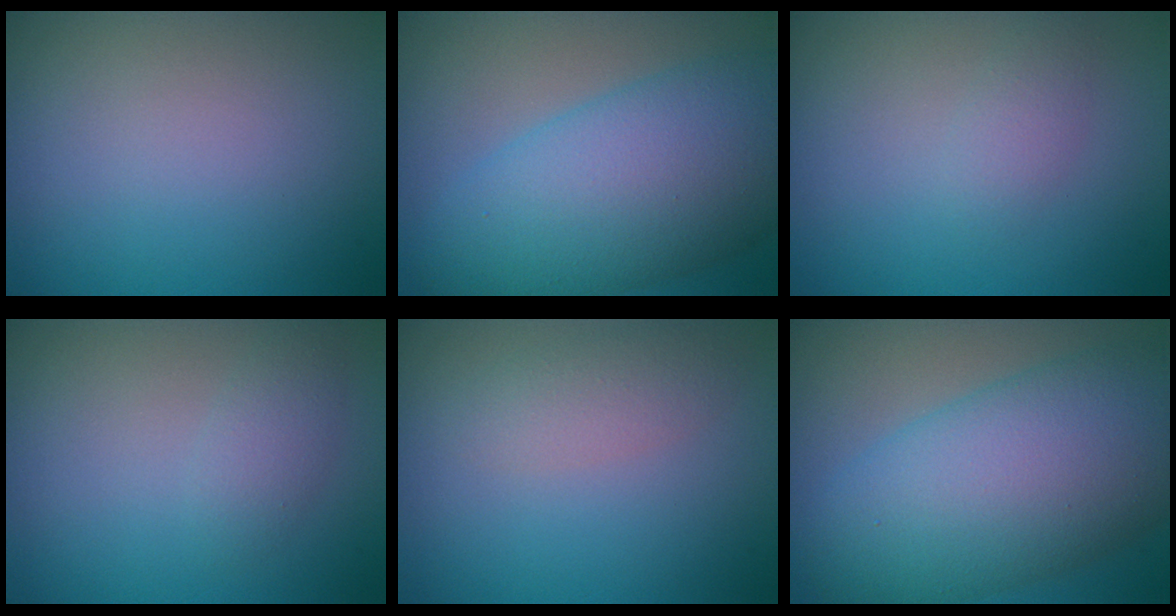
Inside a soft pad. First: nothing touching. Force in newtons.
{"total": 9.9, "press": 9.9, "slide": 0.2}
{"total": 1.3, "press": 1.3, "slide": 0.0}
{"total": 1.6, "press": 1.6, "slide": 0.0}
{"total": 2.0, "press": 2.0, "slide": 0.1}
{"total": 10.7, "press": 10.7, "slide": 0.3}